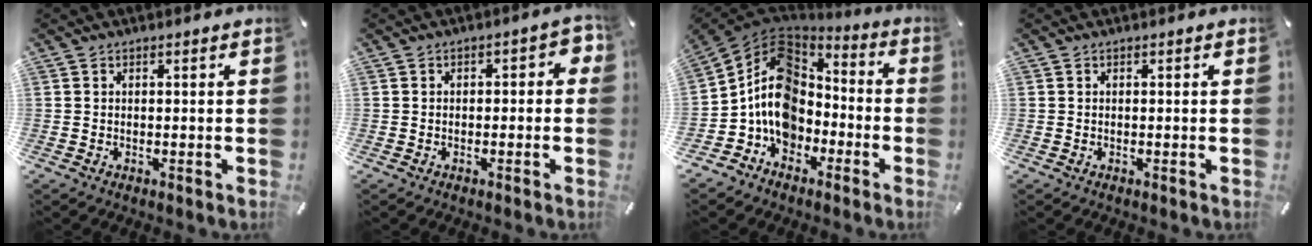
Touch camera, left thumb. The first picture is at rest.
{"total": 2.8, "force": [-1.0, 1.7, 2.0], "torque": [-0.028, 0.010, -0.022]}
{"total": 13.5, "force": [-2.0, 11.5, 6.9], "torque": [-0.162, 0.012, -0.040]}
{"total": 0.0}